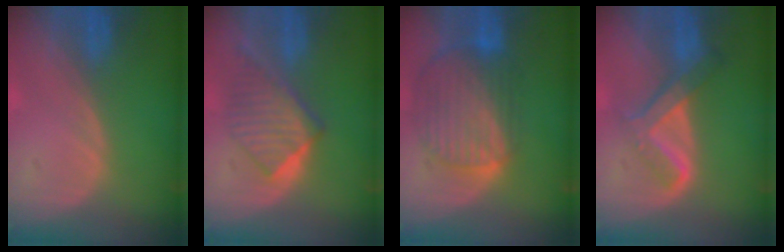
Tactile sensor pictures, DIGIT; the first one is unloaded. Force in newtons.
{"total": 6.5, "press": 6.4, "slide": 1.0}
{"total": 10.3, "press": 8.7, "slide": 5.6}
{"total": 6.8, "press": 5.7, "slide": 3.7}